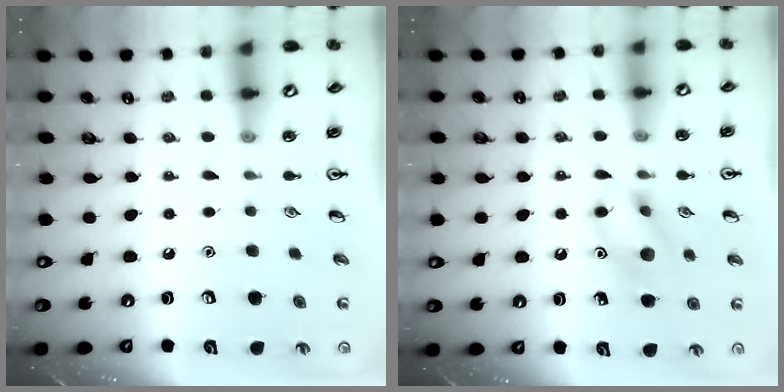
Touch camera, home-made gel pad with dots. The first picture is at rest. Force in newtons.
{"total": 10.1, "press": 10.0, "slide": 1.2}